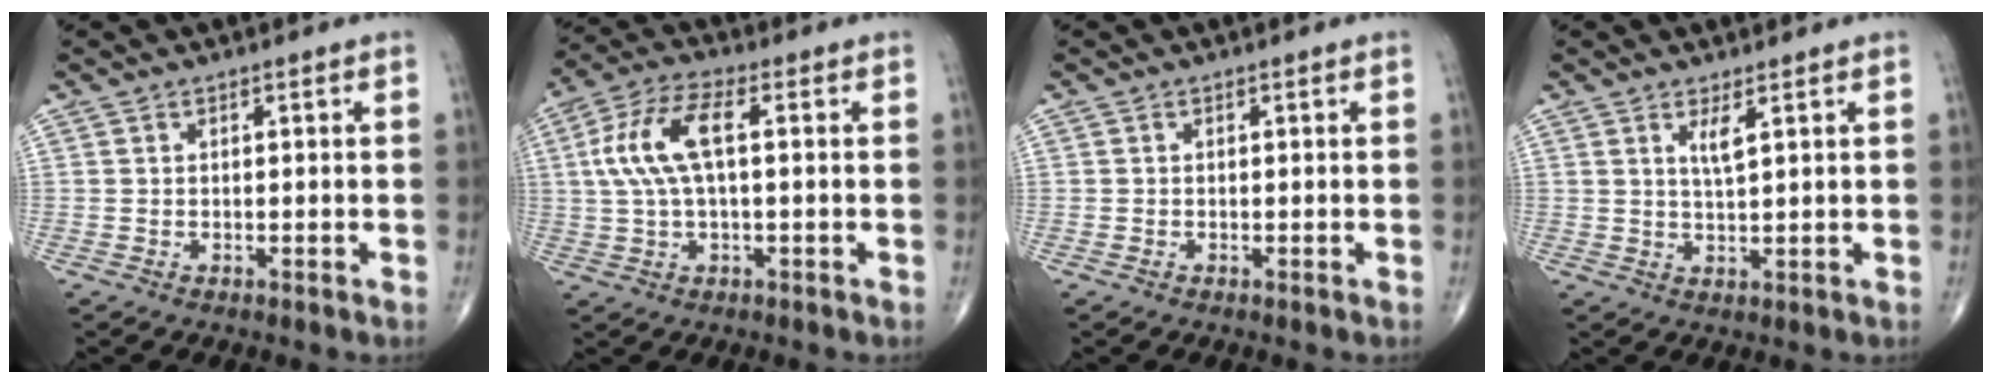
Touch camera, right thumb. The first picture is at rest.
{"total": 10.7, "force": [1.5, 4.4, 9.6], "torque": [-0.213, 0.030, 0.027]}
{"total": 0.0}
{"total": 2.9, "force": [1.4, 0.4, 2.4], "torque": [-0.050, -0.016, 0.029]}